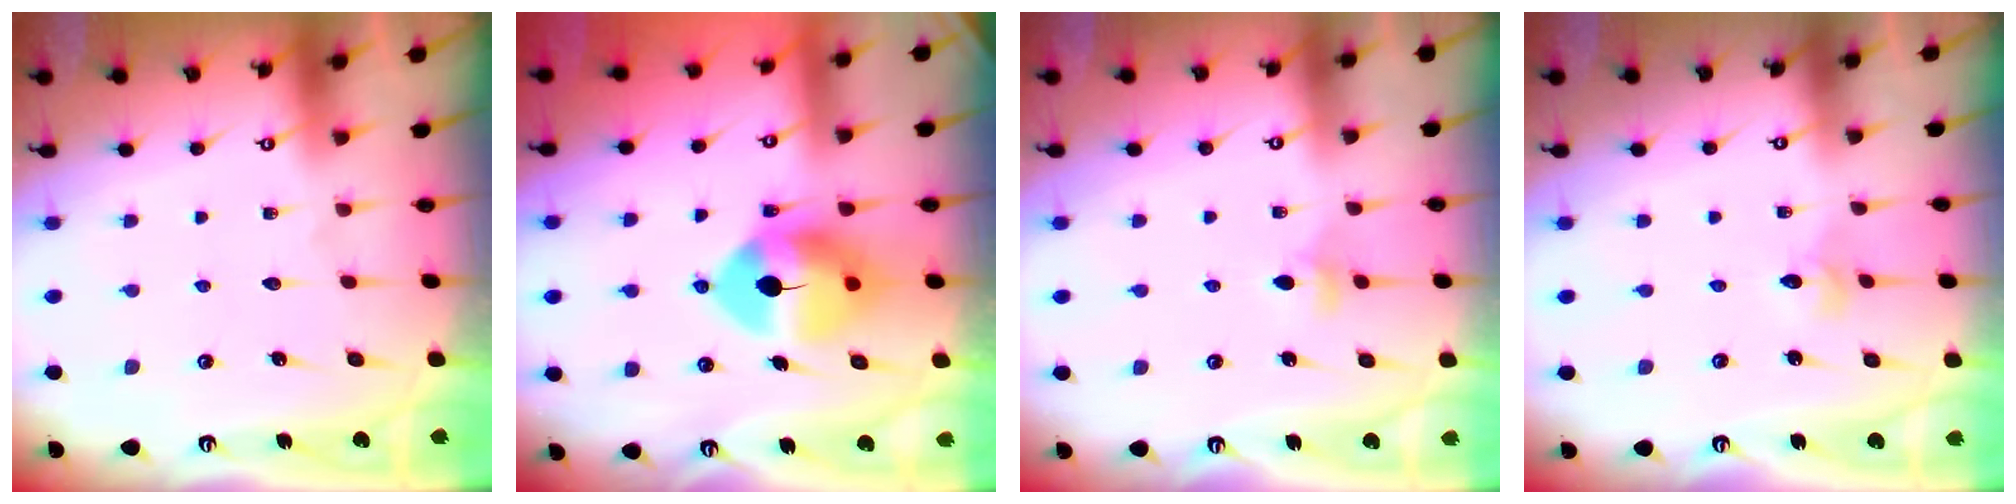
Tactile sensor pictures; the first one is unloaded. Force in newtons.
{"total": 12.0, "press": 11.8, "slide": 2.0}
{"total": 4.0, "press": 3.9, "slide": 0.6}
{"total": 2.2, "press": 2.2, "slide": 0.2}